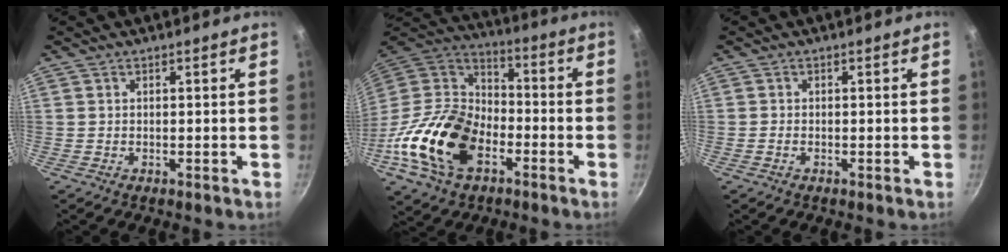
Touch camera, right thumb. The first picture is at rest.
{"total": 22.2, "force": [-8.1, 14.7, 14.6], "torque": [-0.265, 0.043, -0.164]}
{"total": 0.6, "force": [-0.4, 0.4, 0.4], "torque": [-0.008, 0.002, -0.010]}